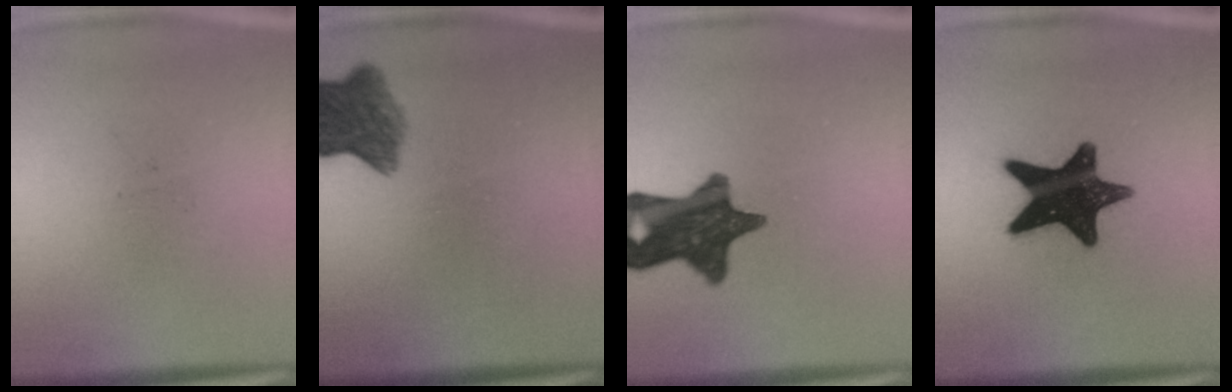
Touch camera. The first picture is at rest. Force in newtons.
{"total": 6.6}
{"total": 13.4}
{"total": 15.7}